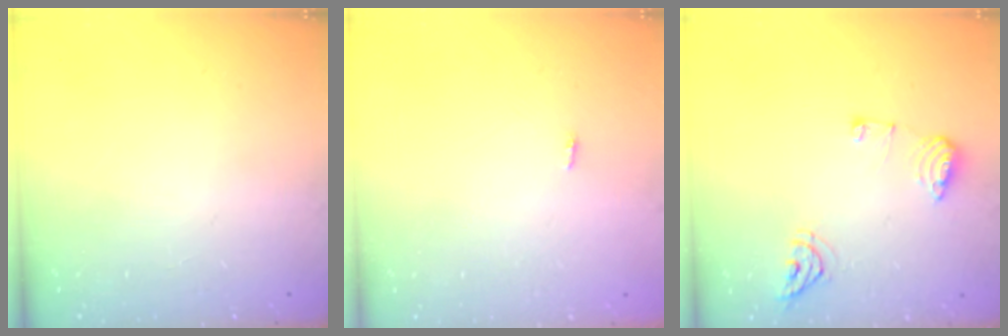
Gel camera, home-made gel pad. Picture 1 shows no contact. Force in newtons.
{"total": 2.8, "press": 1.8, "slide": 2.2}
{"total": 8.6, "press": 8.5, "slide": 0.1}